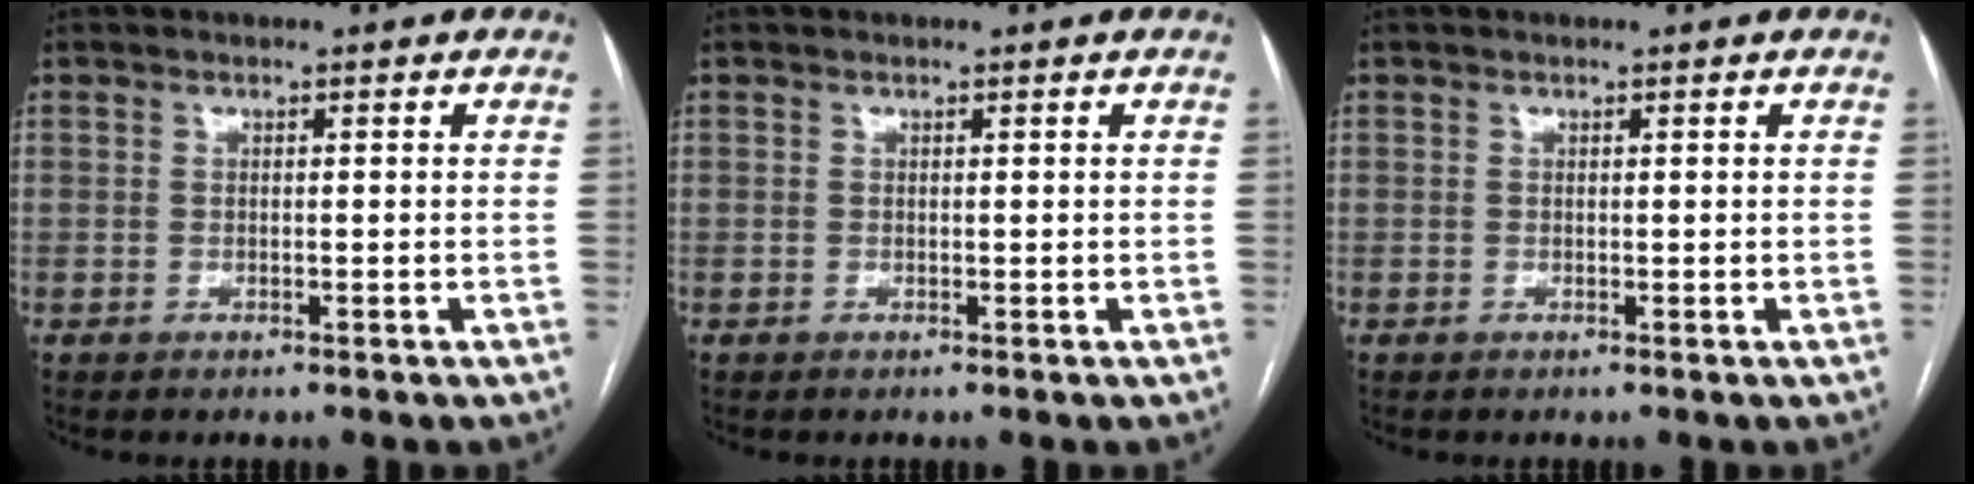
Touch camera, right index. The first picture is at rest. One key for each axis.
{"total": 0.0}
{"total": 0.0}